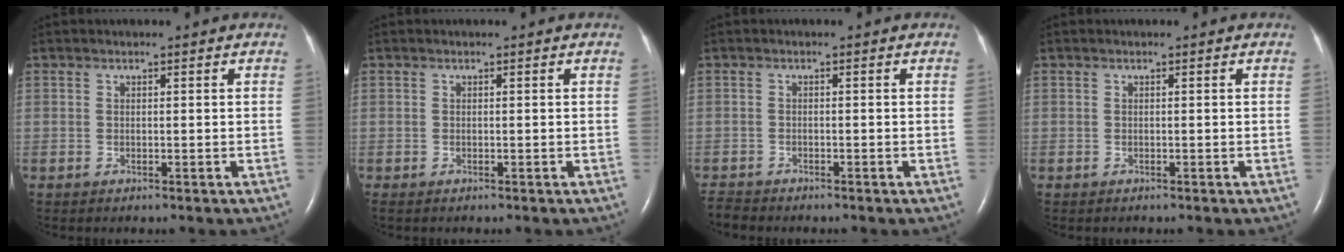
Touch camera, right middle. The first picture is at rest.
{"total": 0.0}
{"total": 1.9, "force": [-1.9, 0.2, 0.0], "torque": [-0.003, -0.010, -0.034]}
{"total": 0.0}